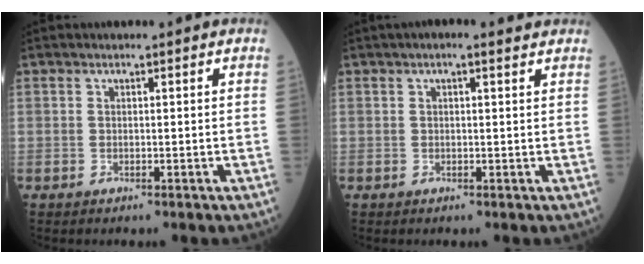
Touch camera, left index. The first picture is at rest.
{"total": 3.0, "force": [2.1, 0.8, 2.0], "torque": [-0.033, 0.020, 0.029]}